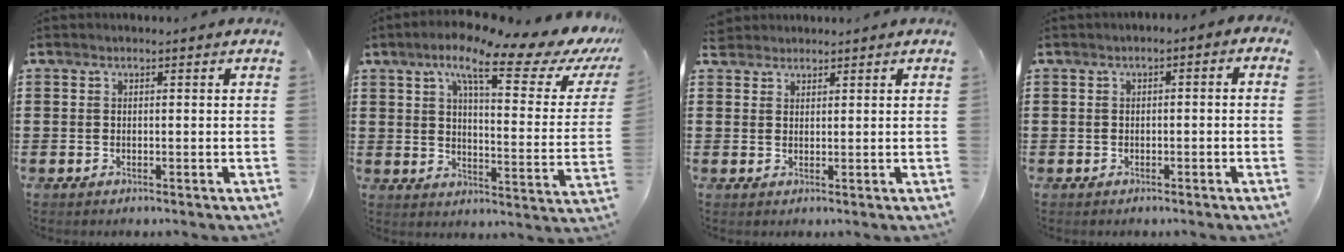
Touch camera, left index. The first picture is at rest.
{"total": 12.8, "force": [8.5, 2.0, 9.4], "torque": [-0.168, -0.033, 0.129]}
{"total": 2.1, "force": [1.7, 1.1, -0.3], "torque": [-0.002, 0.006, 0.034]}
{"total": 1.7, "force": [-1.5, 0.8, 0.0], "torque": [-0.007, 0.004, -0.033]}